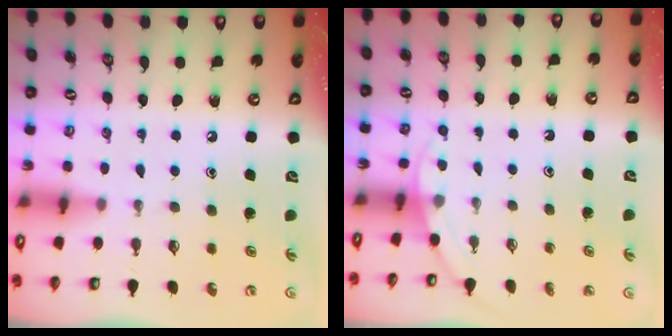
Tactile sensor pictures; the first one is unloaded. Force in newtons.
{"total": 2.5, "press": 2.5, "slide": 0.1}